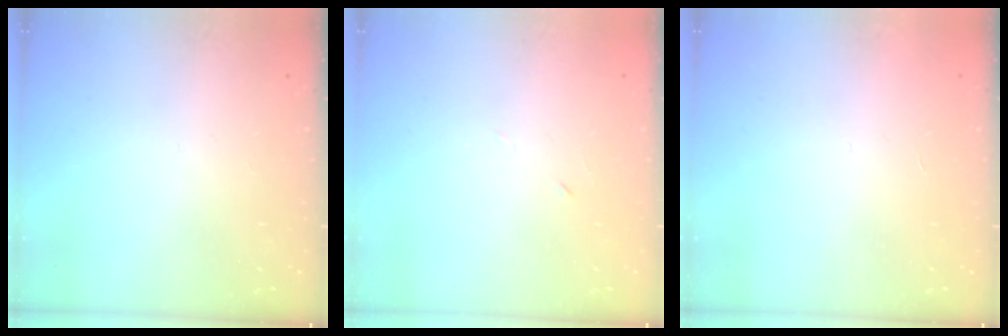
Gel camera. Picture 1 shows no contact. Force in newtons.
{"total": 2.7, "press": 2.5, "slide": 1.0}
{"total": 1.6, "press": 1.6, "slide": 0.1}